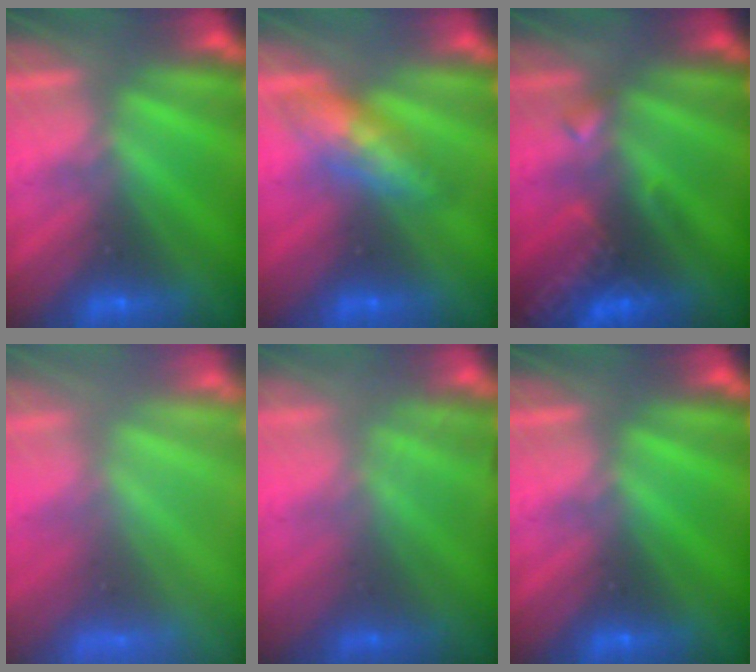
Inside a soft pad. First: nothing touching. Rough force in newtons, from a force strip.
{"total": 4.8}
{"total": 2.6}
{"total": 9.6}
{"total": 2.5}
{"total": 0.0}